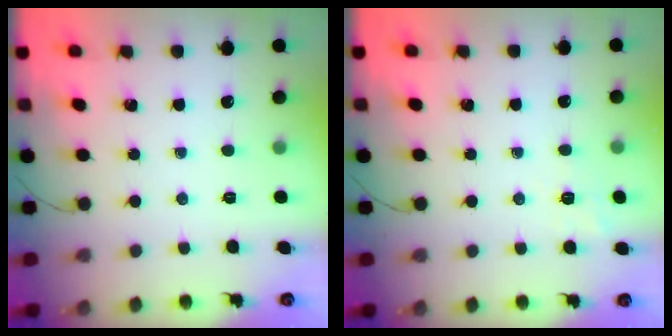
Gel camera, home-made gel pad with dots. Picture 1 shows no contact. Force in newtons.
{"total": 1.9, "press": 1.0, "slide": 1.6}